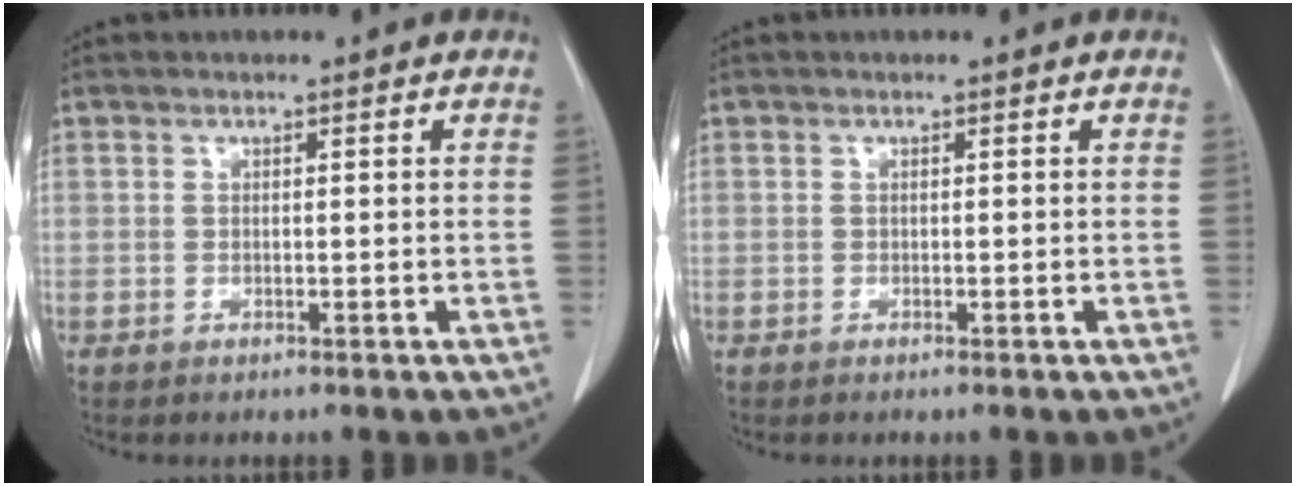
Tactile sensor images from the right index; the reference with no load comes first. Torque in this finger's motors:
{"motor_torque": [-0.05, 0.03, -0.01, 0.00]}